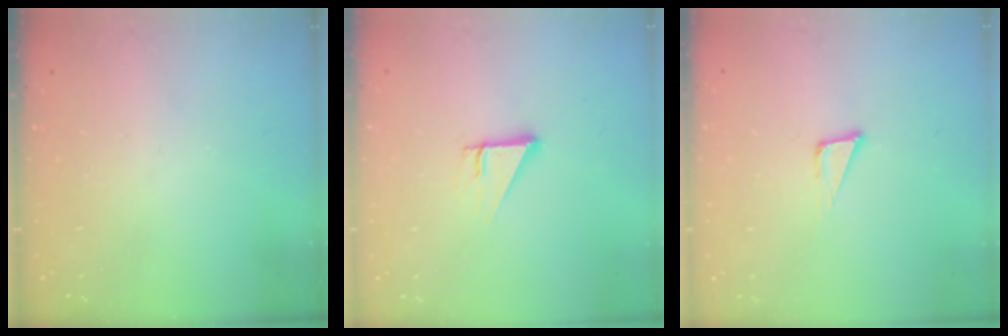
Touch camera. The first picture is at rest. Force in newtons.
{"total": 2.7, "press": 2.7, "slide": 0.1}
{"total": 3.8, "press": 3.7, "slide": 0.8}